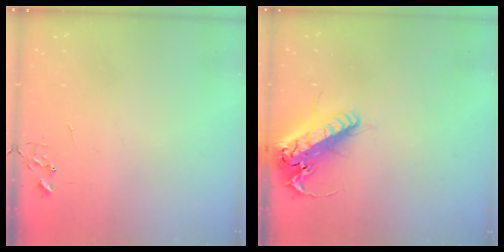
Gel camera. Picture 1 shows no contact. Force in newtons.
{"total": 21.0, "press": 20.7, "slide": 3.7}